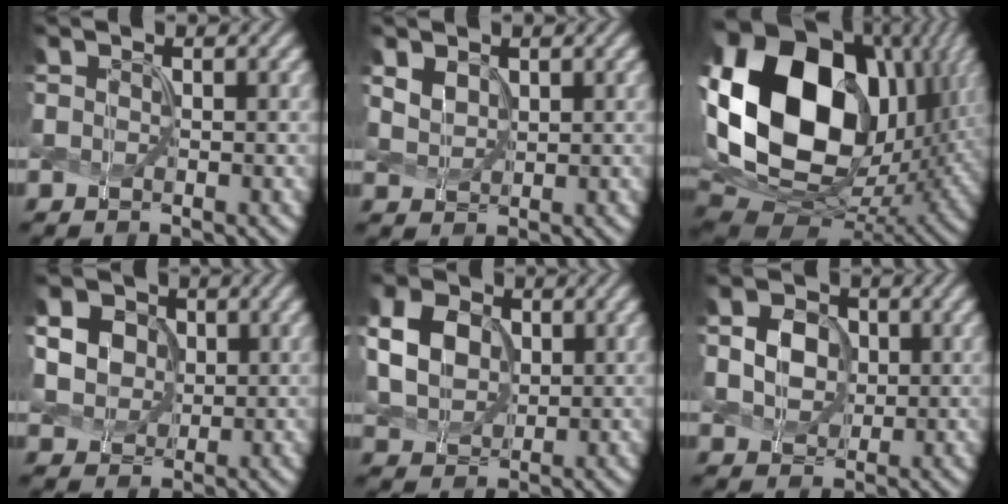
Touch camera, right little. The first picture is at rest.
{"total": 1.7, "force": [0.8, 1.3, 0.8], "torque": [-0.033, 0.004, 0.023]}
{"total": 21.0, "force": [4.0, 14.9, 14.3], "torque": [-0.326, 0.024, 0.075]}
{"total": 8.4, "force": [2.8, 6.8, 4.0], "torque": [-0.112, 0.032, 0.046]}
{"total": 5.9, "force": [0.8, 4.6, 3.6], "torque": [-0.114, 0.014, 0.021]}
{"total": 3.2, "force": [0.0, 2.7, 1.7], "torque": [-0.048, 0.002, 0.002]}